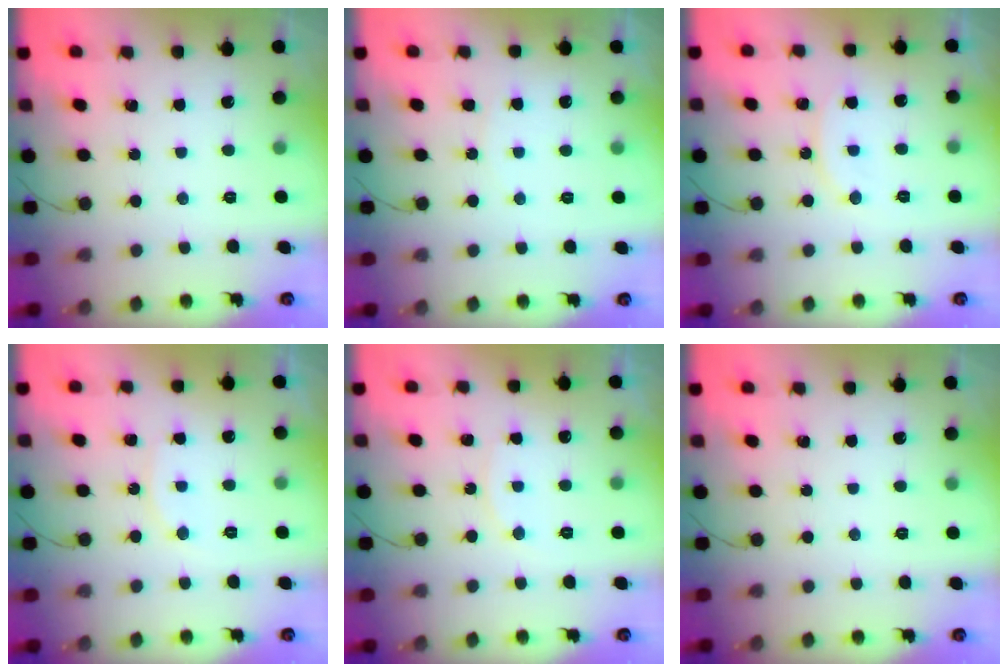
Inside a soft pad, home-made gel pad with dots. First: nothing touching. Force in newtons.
{"total": 3.3, "press": 3.3, "slide": 0.3}
{"total": 7.6, "press": 7.6, "slide": 0.5}
{"total": 6.8, "press": 6.8, "slide": 0.3}
{"total": 7.0, "press": 7.0, "slide": 0.4}
{"total": 0.0}